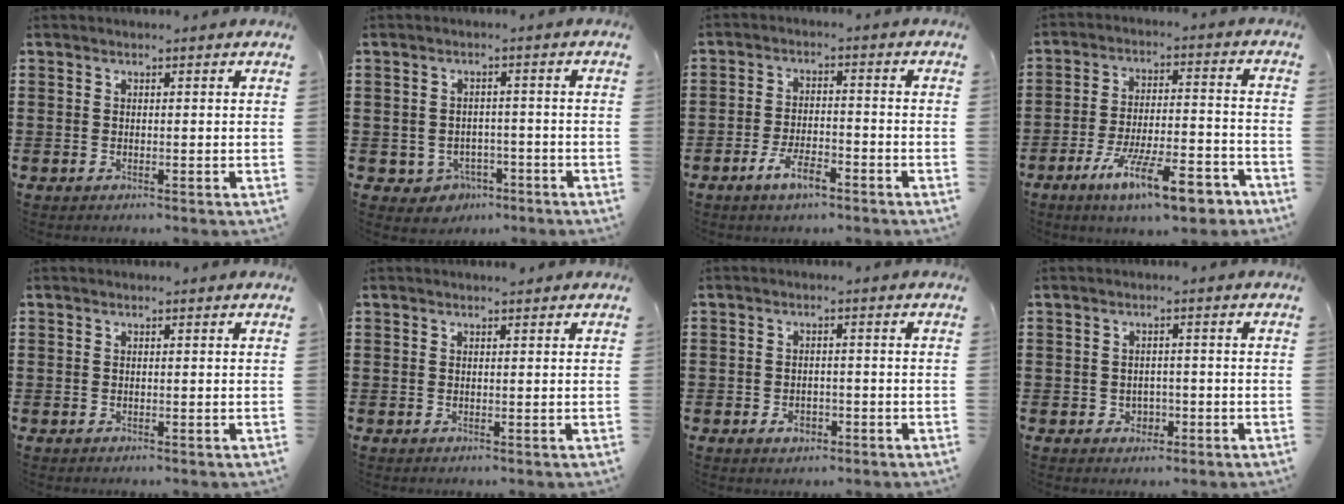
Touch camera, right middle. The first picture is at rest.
{"total": 2.5, "force": [-1.9, 1.6, 0.2], "torque": [-0.018, -0.001, -0.042]}
{"total": 5.4, "force": [-3.6, 1.6, 3.8], "torque": [-0.083, 0.001, -0.070]}
{"total": 13.0, "force": [-8.6, 3.1, 9.2], "torque": [-0.160, 0.024, -0.154]}
{"total": 0.0}
{"total": 0.0}
{"total": 2.2, "force": [-1.4, 1.3, 1.2], "torque": [-0.027, -0.001, -0.026]}
{"total": 1.7, "force": [-0.8, 1.4, 0.6], "torque": [-0.020, 0.000, -0.019]}